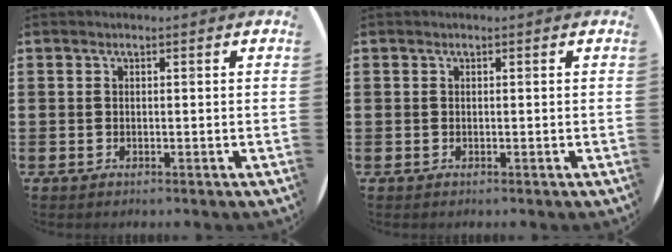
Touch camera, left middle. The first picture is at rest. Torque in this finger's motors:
{"motor_torque": [-0.06, 0.06, 0.00, 0.00]}